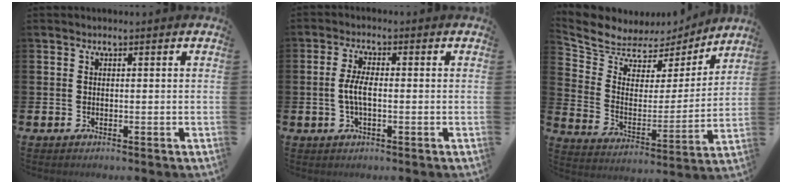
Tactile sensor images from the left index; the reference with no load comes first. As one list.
[{"total": 3.7, "force": [-0.4, 1.4, 3.4], "torque": [-0.069, 0.003, -0.011]}, {"total": 7.0, "force": [6.3, 3.0, 0.4], "torque": [-0.060, -0.046, 0.109]}]